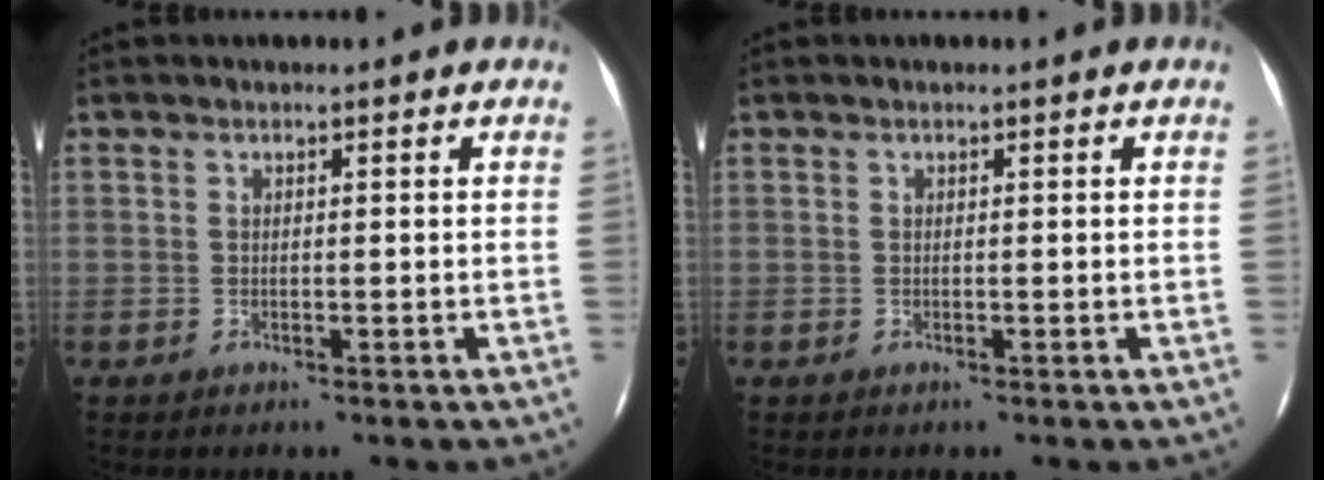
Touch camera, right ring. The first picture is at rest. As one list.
[{"total": 0.0}]